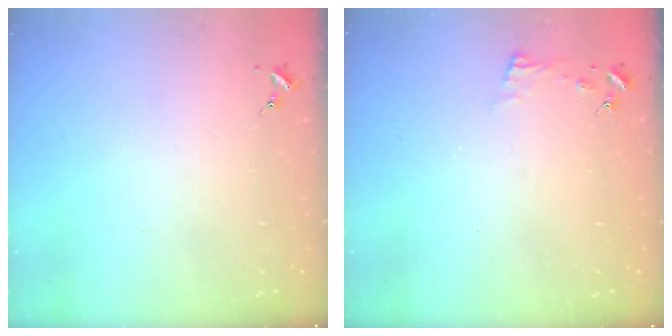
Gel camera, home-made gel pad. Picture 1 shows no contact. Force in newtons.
{"total": 4.7, "press": 4.6, "slide": 0.6}